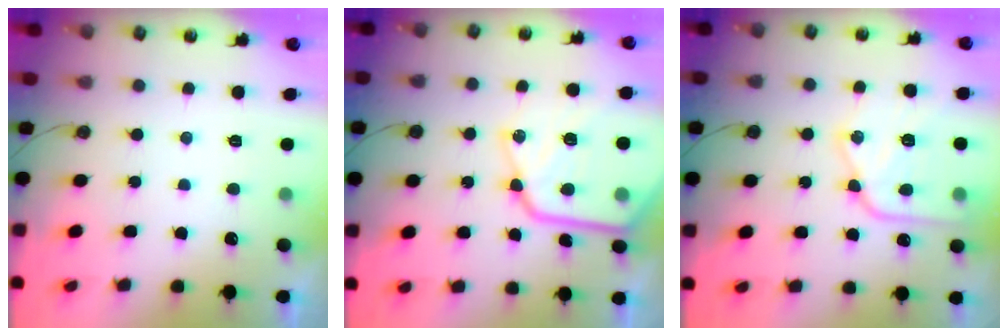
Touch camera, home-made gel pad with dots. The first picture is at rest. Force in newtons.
{"total": 21.7, "press": 21.6, "slide": 2.1}
{"total": 16.4, "press": 16.3, "slide": 1.6}